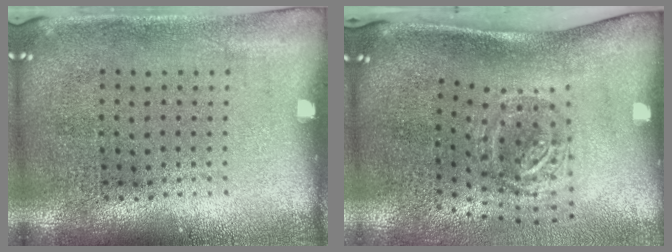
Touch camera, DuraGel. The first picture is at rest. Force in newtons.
{"total": 1.9, "press": 1.2, "slide": 1.5}